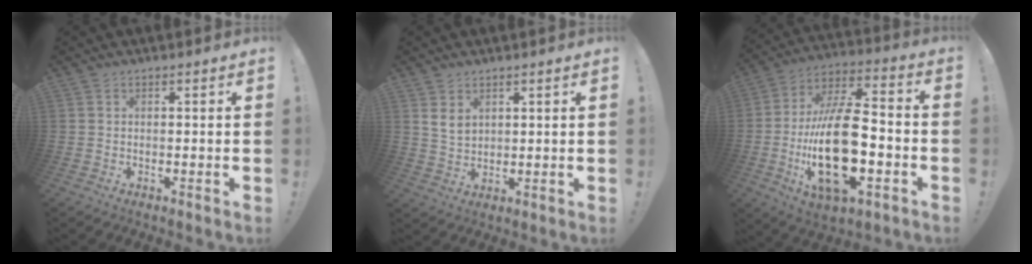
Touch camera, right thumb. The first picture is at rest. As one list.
[{"total": 5.0, "force": [2.7, 3.3, 2.5], "torque": [-0.036, -0.013, 0.052]}, {"total": 25.1, "force": [-5.4, 11.6, 21.6], "torque": [-0.416, 0.020, -0.091]}]